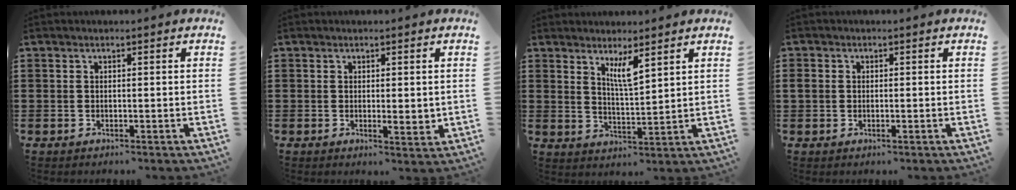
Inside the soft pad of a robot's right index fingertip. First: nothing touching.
{"total": 2.4, "force": [0.0, 0.8, 2.3], "torque": [-0.040, 0.000, 0.001]}
{"total": 4.4, "force": [2.8, 0.8, 3.3], "torque": [-0.064, -0.003, 0.046]}
{"total": 1.4, "force": [-0.2, 1.0, 0.9], "torque": [-0.027, 0.000, -0.006]}